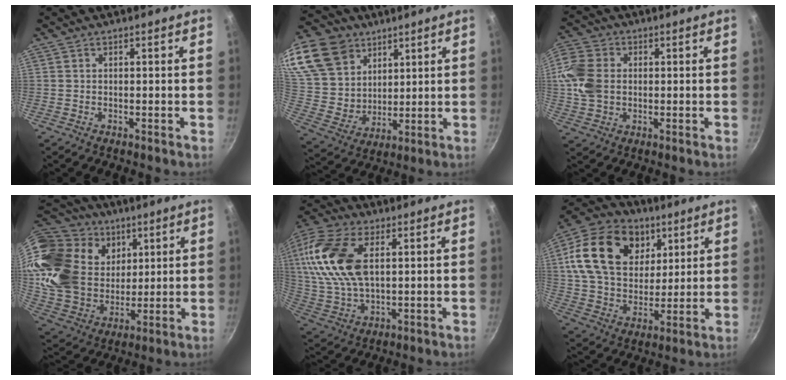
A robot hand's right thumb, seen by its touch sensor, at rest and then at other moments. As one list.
[{"total": 25.3, "force": [13.7, 18.0, 11.1], "torque": [-0.247, -0.018, 0.272]}, {"total": 10.5, "force": [0.7, 8.1, 6.6], "torque": [-0.122, 0.007, 0.002]}, {"total": 26.5, "force": [11.1, 19.9, 13.5], "torque": [-0.245, -0.014, 0.218]}, {"total": 19.6, "force": [5.1, 11.0, 15.4], "torque": [-0.316, -0.003, 0.097]}, {"total": 22.2, "force": [7.8, 16.0, 13.4], "torque": [-0.225, -0.008, 0.132]}]